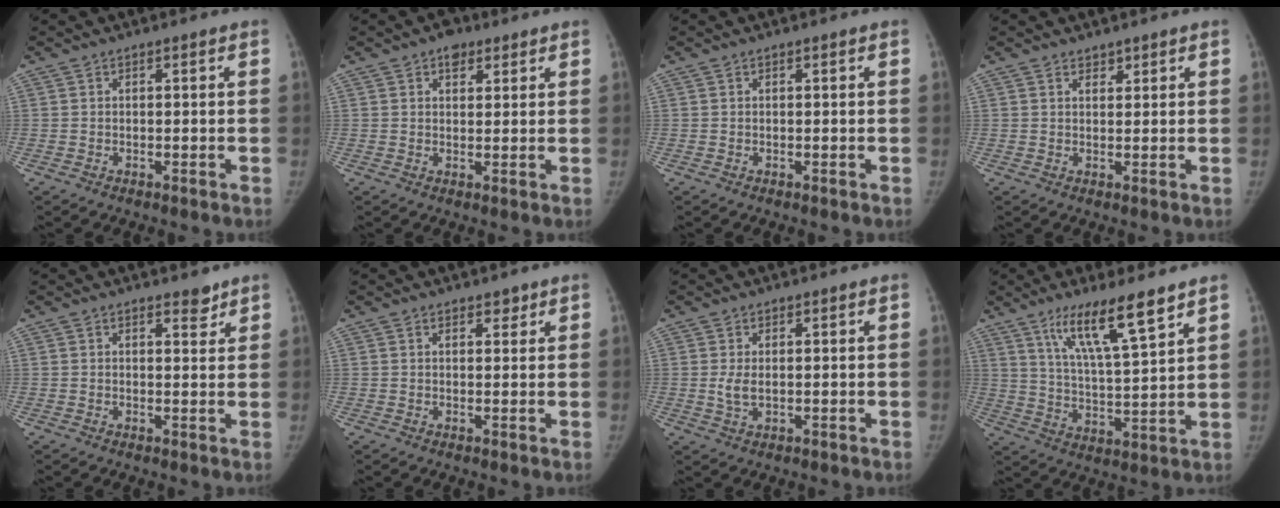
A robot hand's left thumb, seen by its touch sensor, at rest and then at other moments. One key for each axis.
{"total": 3.9, "fx": 2.3, "fy": 2.6, "fz": 1.7, "tx": -0.003, "ty": -0.009, "tz": 0.032}
{"total": 0.0}
{"total": 1.7, "fx": 1.4, "fy": 1.0, "fz": 0.3, "tx": 0.010, "ty": -0.009, "tz": 0.019}
{"total": 2.3, "fx": 1.9, "fy": 1.0, "fz": 0.8, "tx": 0.003, "ty": -0.014, "tz": 0.025}
{"total": 1.8, "fx": 1.4, "fy": 1.0, "fz": 0.6, "tx": 0.007, "ty": -0.008, "tz": 0.017}
{"total": 2.9, "fx": 0.3, "fy": 1.7, "fz": 2.3, "tx": -0.046, "ty": -0.008, "tz": 0.011}
{"total": 12.8, "fx": 8.4, "fy": 1.8, "fz": 9.5, "tx": -0.162, "ty": -0.047, "tz": 0.156}